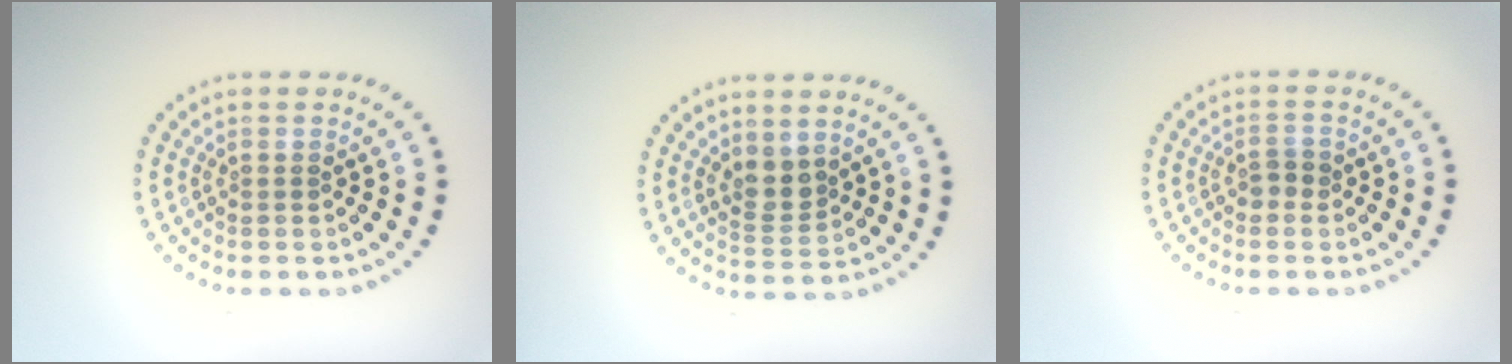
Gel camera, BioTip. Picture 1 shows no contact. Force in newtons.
{"total": 2.1, "press": 1.8, "slide": 1.2}
{"total": 1.1, "press": 1.1, "slide": 0.3}